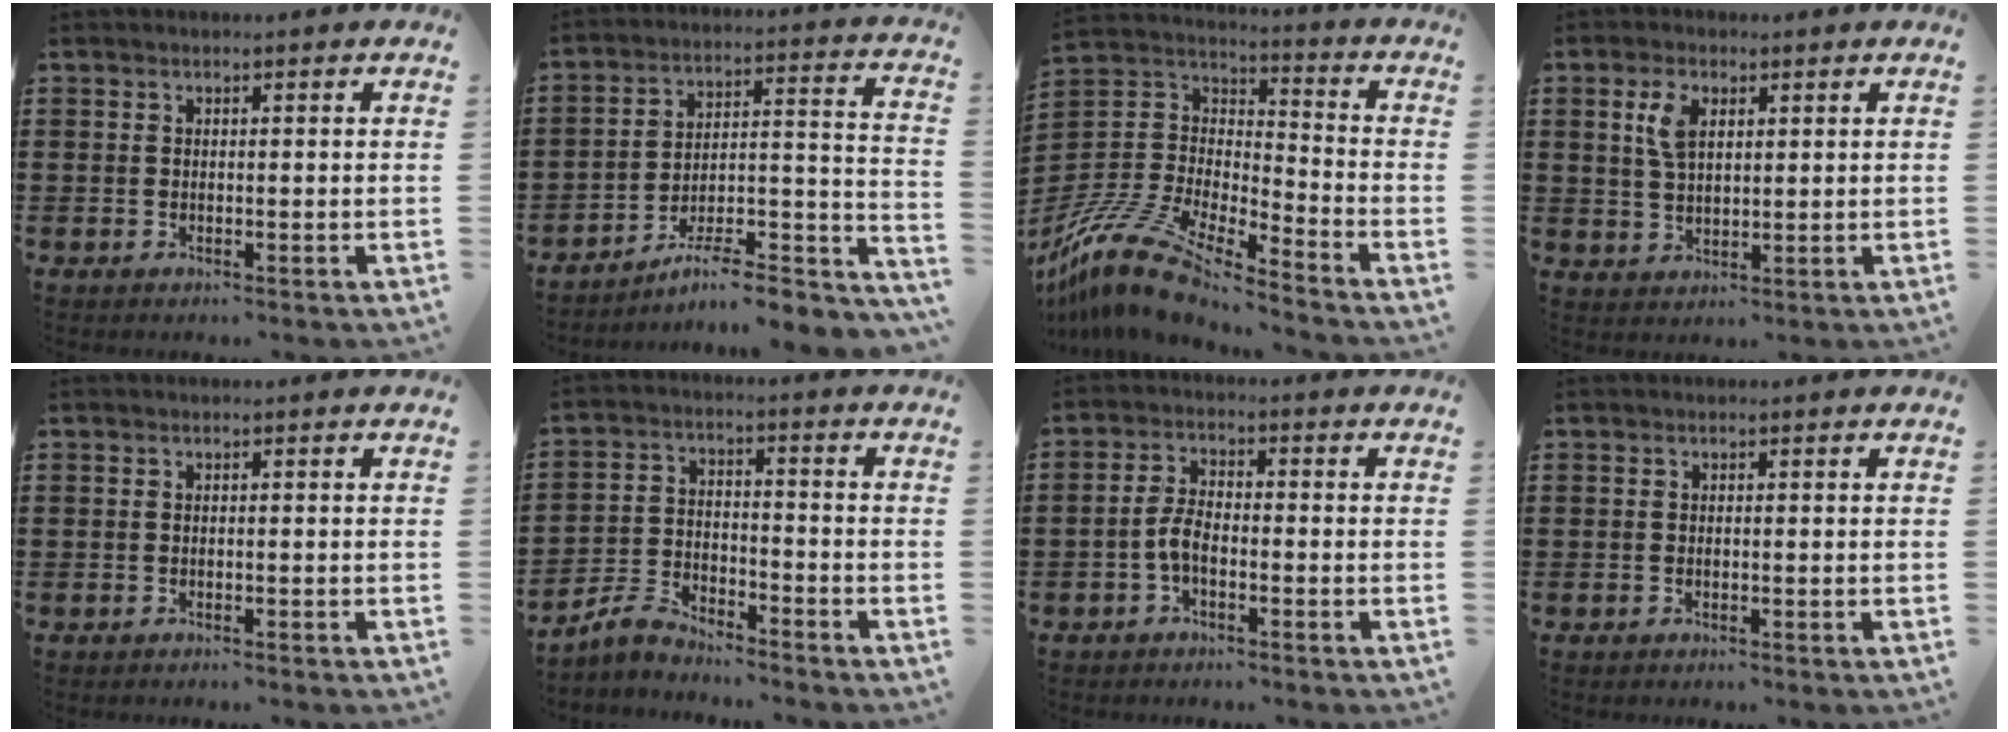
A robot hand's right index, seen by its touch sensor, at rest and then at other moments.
{"total": 7.5, "force": [-6.1, 1.4, 4.2], "torque": [-0.061, 0.000, -0.116]}
{"total": 12.8, "force": [-11.3, 2.3, 5.5], "torque": [-0.138, 0.016, -0.231]}
{"total": 4.7, "force": [1.8, 2.5, 3.6], "torque": [-0.081, 0.011, 0.031]}
{"total": 0.0}
{"total": 4.5, "force": [-4.2, 1.2, 1.2], "torque": [-0.046, 0.002, -0.092]}
{"total": 3.8, "force": [-1.6, 1.6, 3.0], "torque": [-0.082, -0.003, -0.038]}
{"total": 0.0}